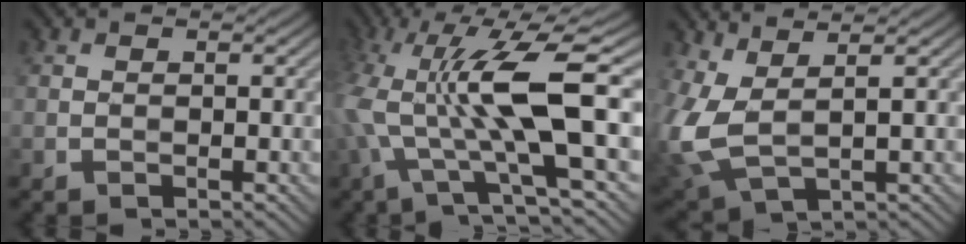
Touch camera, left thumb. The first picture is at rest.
{"total": 13.7, "force": [0.3, 3.8, 13.2], "torque": [-0.263, 0.005, 0.001]}
{"total": 7.5, "force": [1.4, 3.3, 6.5], "torque": [-0.185, -0.006, 0.030]}